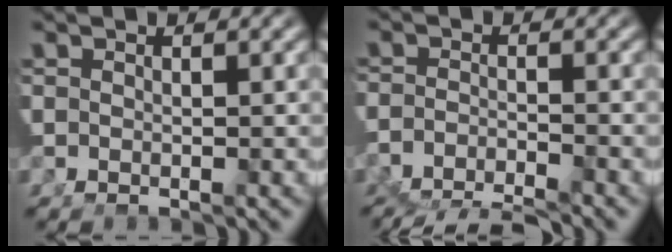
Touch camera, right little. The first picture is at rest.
{"total": 9.0, "force": [-7.8, 3.9, 2.4], "torque": [-0.041, -0.036, -0.114]}